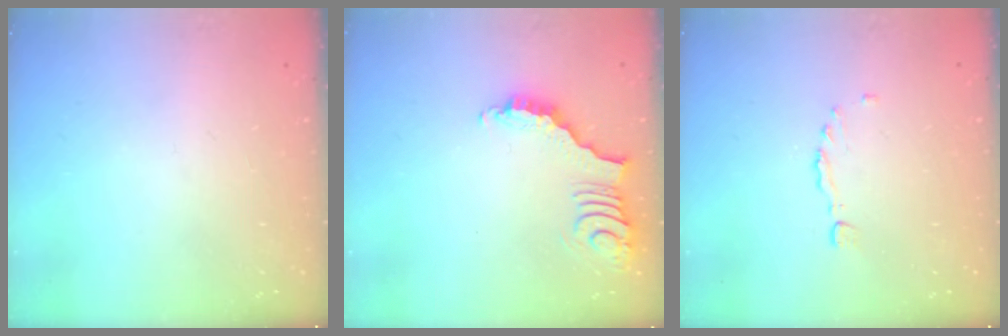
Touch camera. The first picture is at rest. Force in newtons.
{"total": 4.0, "press": 3.9, "slide": 0.7}
{"total": 0.6, "press": 0.5, "slide": 0.3}